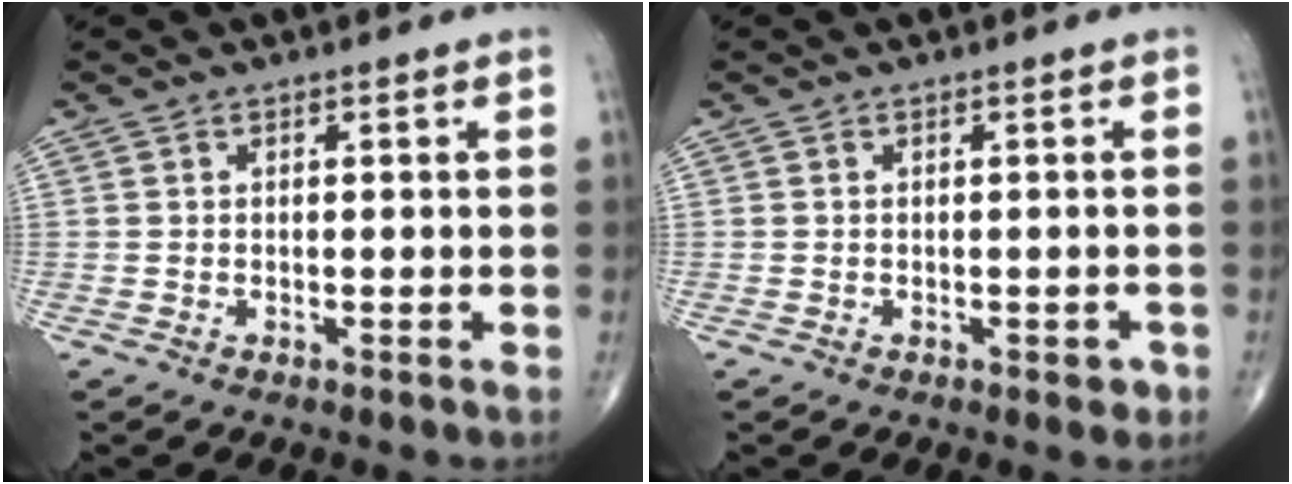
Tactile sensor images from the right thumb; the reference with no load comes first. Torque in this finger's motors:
{"motor_torque": [0.03, 0.20, -0.15, -0.08, 0.00]}